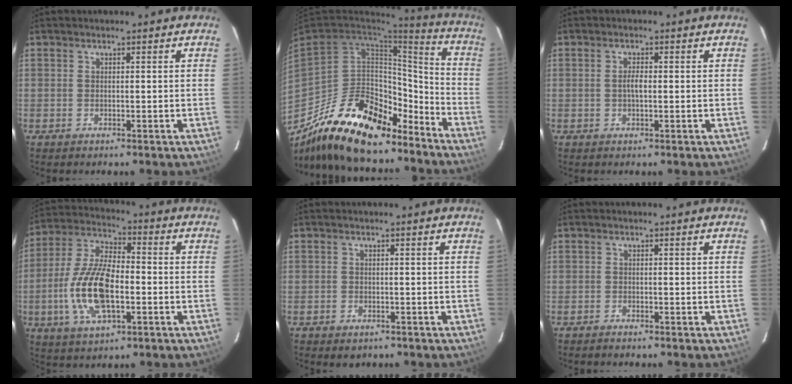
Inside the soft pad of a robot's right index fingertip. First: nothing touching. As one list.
[{"total": 26.7, "force": [-19.6, 11.7, 13.9], "torque": [-0.261, 0.017, -0.302]}, {"total": 1.8, "force": [-0.1, 0.6, 1.7], "torque": [-0.033, 0.003, -0.003]}, {"total": 15.3, "force": [-3.5, 6.6, 13.3], "torque": [-0.282, 0.002, -0.067]}, {"total": 2.5, "force": [-1.5, 1.8, 0.8], "torque": [-0.020, -0.003, -0.019]}, {"total": 1.4, "force": [-1.3, 0.3, 0.4], "torque": [-0.018, -0.002, -0.023]}]